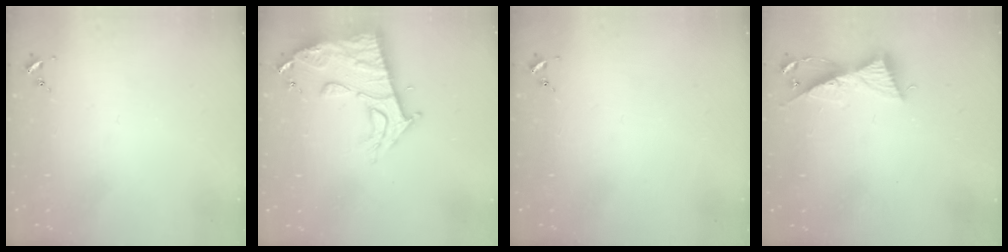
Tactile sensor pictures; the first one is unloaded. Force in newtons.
{"total": 14.4, "press": 14.3, "slide": 1.2}
{"total": 0.0}
{"total": 9.8, "press": 9.8, "slide": 0.2}